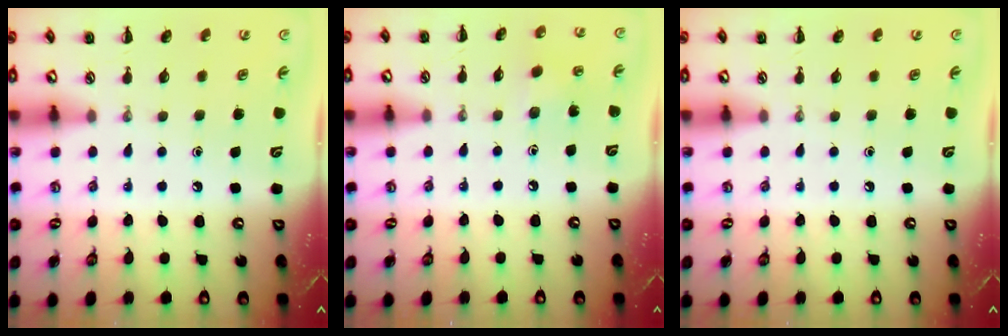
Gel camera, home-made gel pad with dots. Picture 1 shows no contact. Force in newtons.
{"total": 2.8, "press": 2.6, "slide": 0.9}
{"total": 0.0}